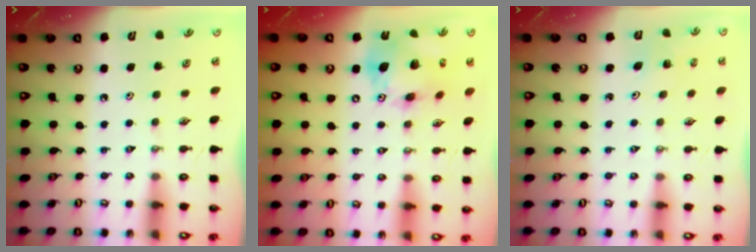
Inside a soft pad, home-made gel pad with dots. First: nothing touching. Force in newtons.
{"total": 16.8, "press": 16.5, "slide": 3.0}
{"total": 1.4, "press": 1.4, "slide": 0.1}